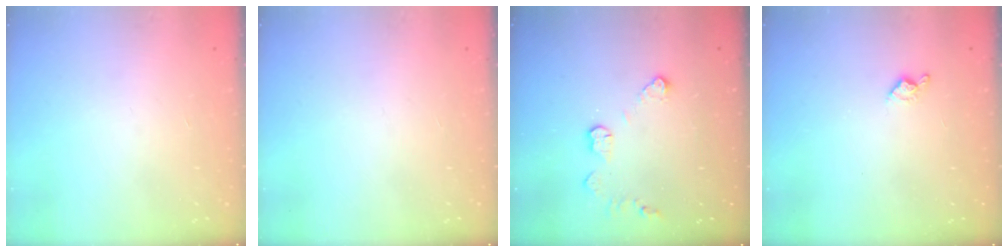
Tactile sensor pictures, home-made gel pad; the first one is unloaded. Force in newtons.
{"total": 0.0}
{"total": 5.8, "press": 5.8, "slide": 0.1}
{"total": 4.5, "press": 4.5, "slide": 0.7}